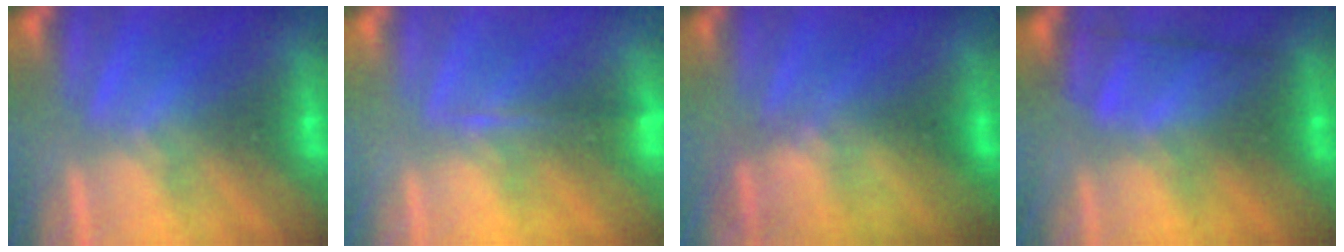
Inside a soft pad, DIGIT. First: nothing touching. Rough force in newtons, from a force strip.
{"total": 1.6}
{"total": 2.7}
{"total": 2.6}